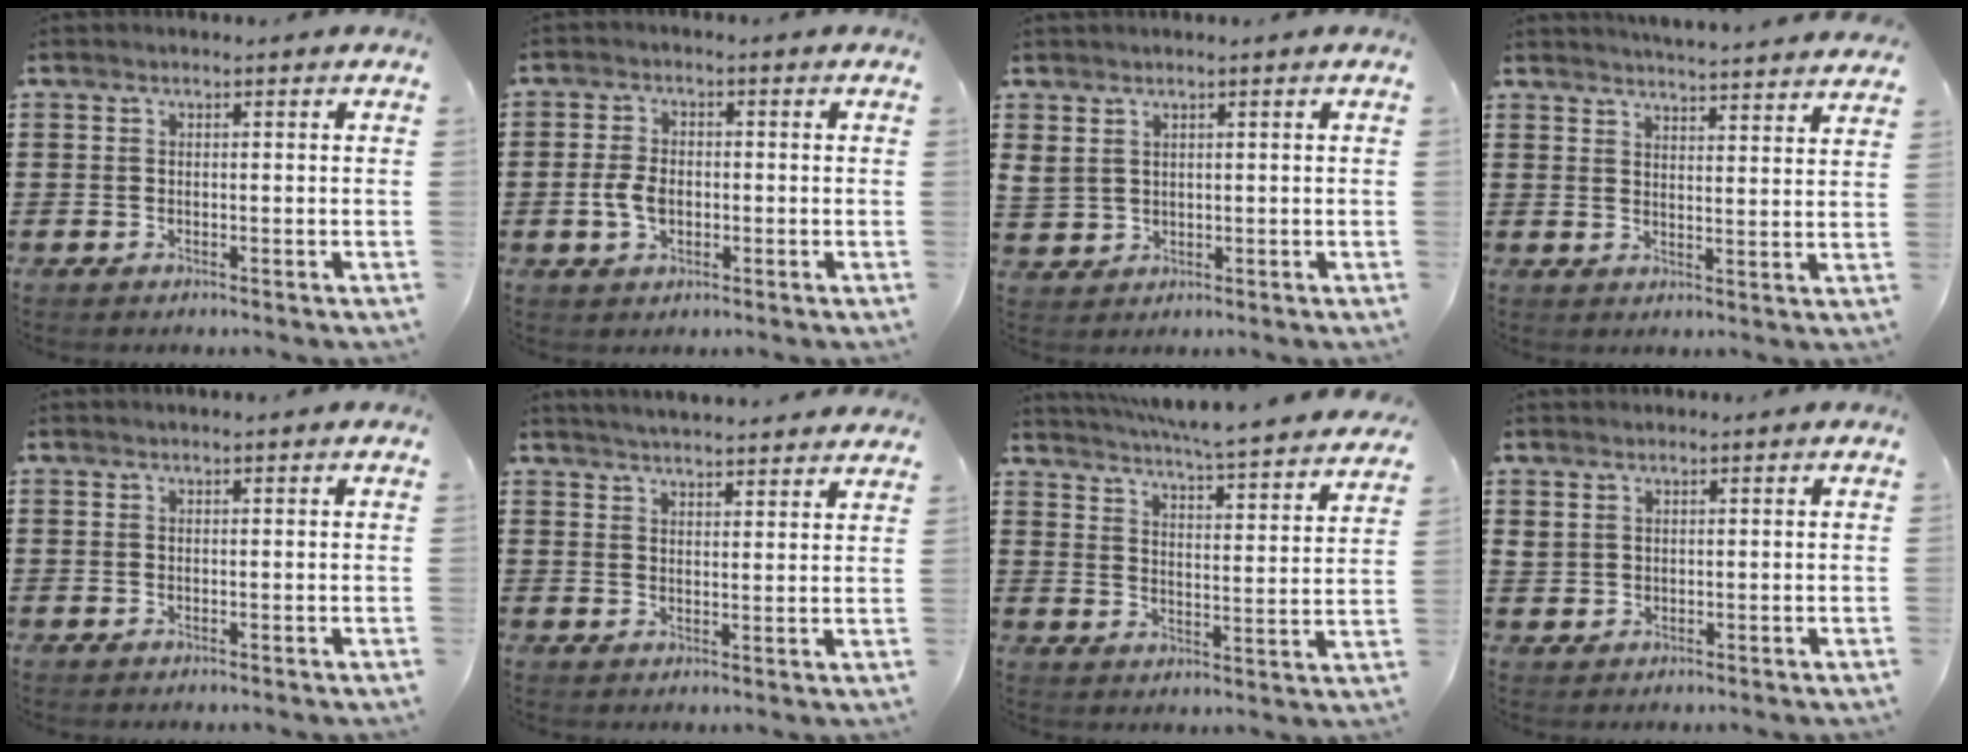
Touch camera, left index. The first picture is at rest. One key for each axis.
{"total": 4.3, "fx": -0.7, "fy": 2.7, "fz": 3.3, "tx": -0.084, "ty": -0.001, "tz": -0.019}
{"total": 1.9, "fx": 1.2, "fy": 1.4, "fz": 0.6, "tx": -0.019, "ty": 0.005, "tz": 0.022}
{"total": 4.2, "fx": 4.2, "fy": -0.7, "fz": 0.3, "tx": -0.014, "ty": -0.031, "tz": 0.071}
{"total": 0.5, "fx": 0.4, "fy": 0.0, "fz": 0.4, "tx": -0.008, "ty": -0.001, "tz": 0.008}
{"total": 3.8, "fx": 3.8, "fy": -0.4, "fz": 0.4, "tx": -0.019, "ty": -0.018, "tz": 0.067}
{"total": 5.4, "fx": 5.0, "fy": -0.9, "fz": 1.9, "tx": -0.060, "ty": -0.045, "tz": 0.078}
{"total": 1.8, "fx": 1.5, "fy": 1.0, "fz": 0.1, "tx": -0.007, "ty": 0.003, "tz": 0.031}